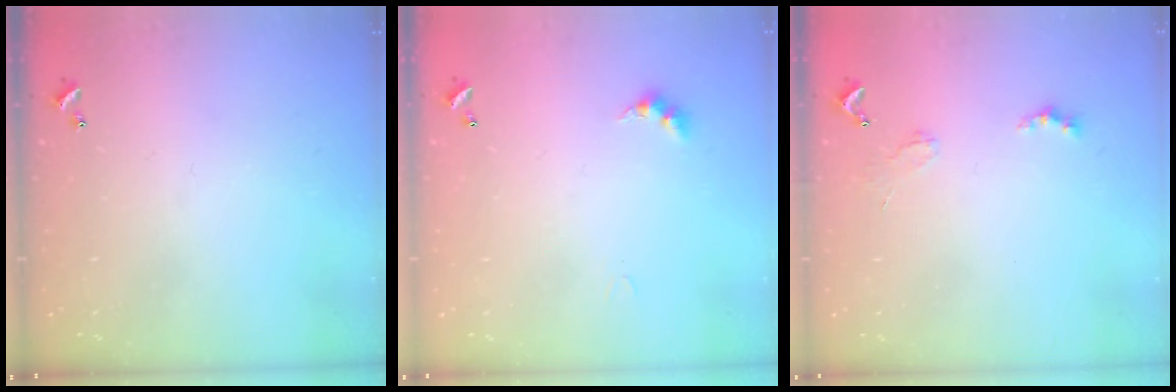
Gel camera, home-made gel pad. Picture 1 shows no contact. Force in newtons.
{"total": 2.8, "press": 2.8, "slide": 0.5}
{"total": 1.5, "press": 1.5, "slide": 0.5}